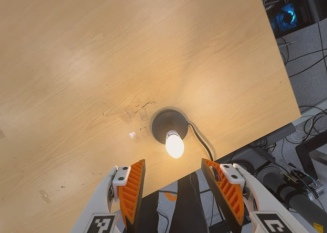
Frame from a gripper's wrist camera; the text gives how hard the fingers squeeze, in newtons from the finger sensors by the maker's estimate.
{"total": 0.0}